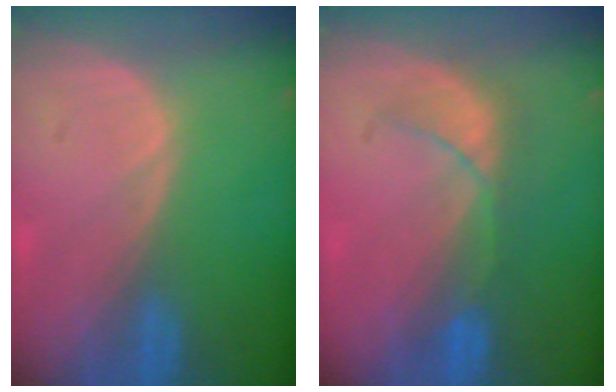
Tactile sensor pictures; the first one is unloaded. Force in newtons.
{"total": 5.1, "press": 5.1, "slide": 0.7}